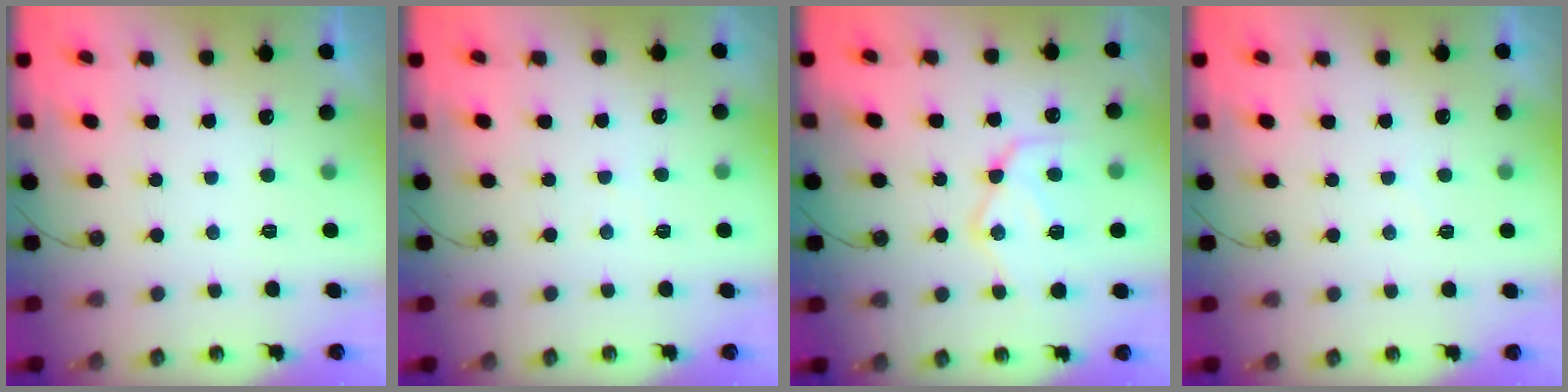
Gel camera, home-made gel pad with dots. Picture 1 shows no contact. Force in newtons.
{"total": 2.6, "press": 2.6, "slide": 0.4}
{"total": 15.3, "press": 15.2, "slide": 0.9}
{"total": 3.9, "press": 3.8, "slide": 0.5}